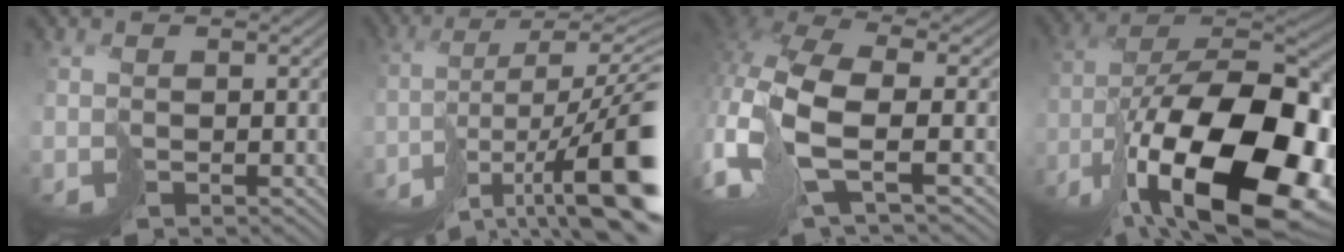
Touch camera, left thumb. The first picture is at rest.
{"total": 14.3, "force": [-6.2, 2.8, 12.6], "torque": [-0.203, -0.008, -0.102]}
{"total": 12.2, "force": [-3.0, 5.0, 10.8], "torque": [-0.264, -0.014, -0.062]}
{"total": 19.9, "force": [-9.8, 8.3, 15.3], "torque": [-0.251, -0.026, -0.148]}